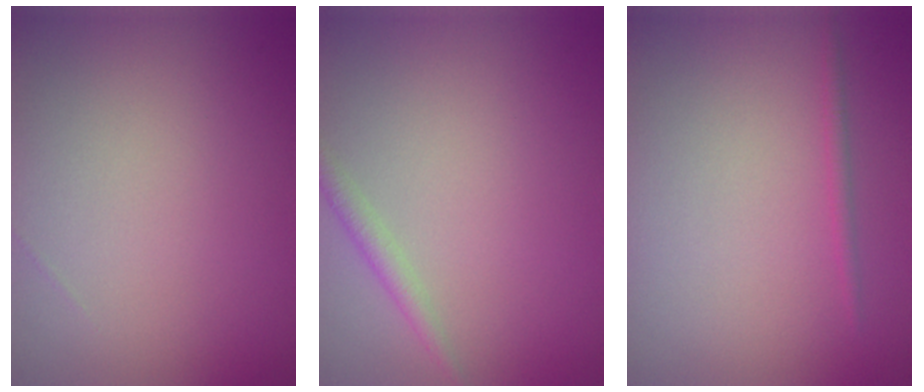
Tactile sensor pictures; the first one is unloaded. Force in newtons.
{"total": 1.5, "press": 1.5, "slide": 0.0}
{"total": 0.8, "press": 0.8, "slide": 0.1}